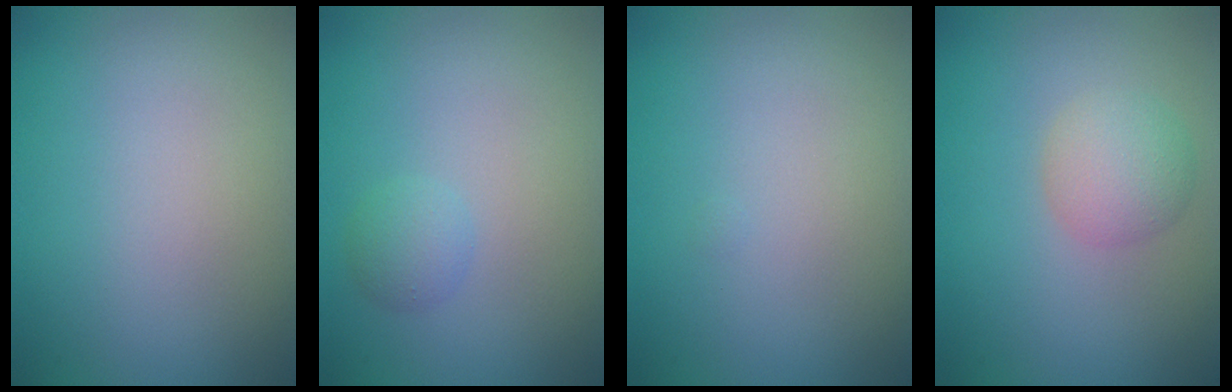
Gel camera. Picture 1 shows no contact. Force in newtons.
{"total": 1.5, "press": 1.5, "slide": 0.1}
{"total": 0.0}
{"total": 3.0, "press": 3.0, "slide": 0.0}